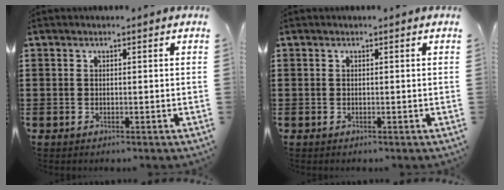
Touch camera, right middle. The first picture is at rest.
{"total": 0.0}